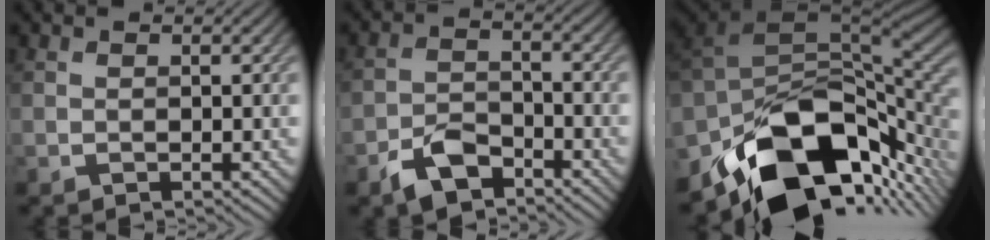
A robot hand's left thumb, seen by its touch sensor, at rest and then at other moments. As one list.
[{"total": 5.3, "force": [-3.8, 2.6, 2.6], "torque": [-0.050, 0.001, -0.082]}, {"total": 15.2, "force": [-5.9, 8.9, 10.8], "torque": [-0.186, -0.026, -0.099]}]